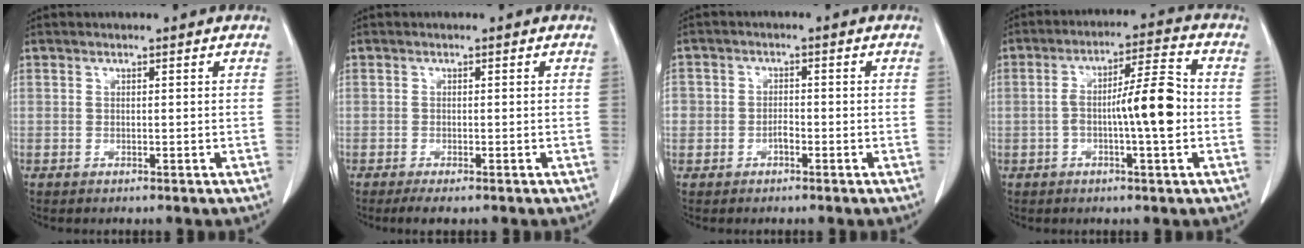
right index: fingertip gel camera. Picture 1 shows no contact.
{"total": 2.5, "force": [-1.9, 0.4, 1.6], "torque": [-0.022, -0.009, -0.028]}
{"total": 2.5, "force": [-1.1, 1.9, 1.2], "torque": [-0.017, 0.009, -0.018]}
{"total": 9.1, "force": [-1.3, 0.9, 8.9], "torque": [-0.150, 0.018, -0.024]}